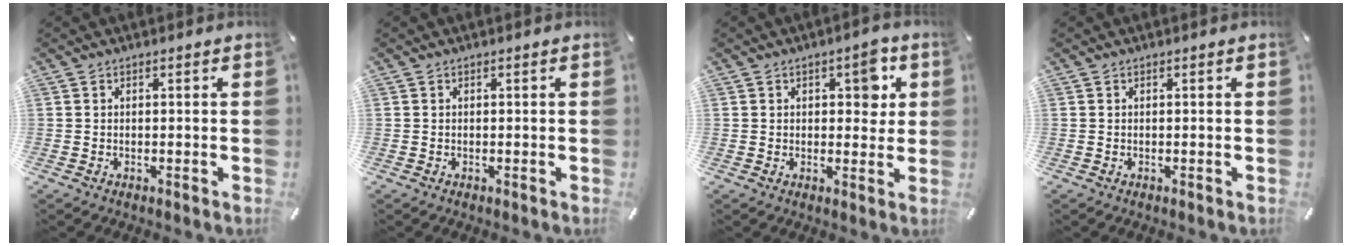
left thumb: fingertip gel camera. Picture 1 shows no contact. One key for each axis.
{"total": 0.0}
{"total": 6.6, "fx": 2.2, "fy": 3.7, "fz": 5.0, "tx": -0.054, "ty": -0.006, "tz": 0.027}
{"total": 0.0}